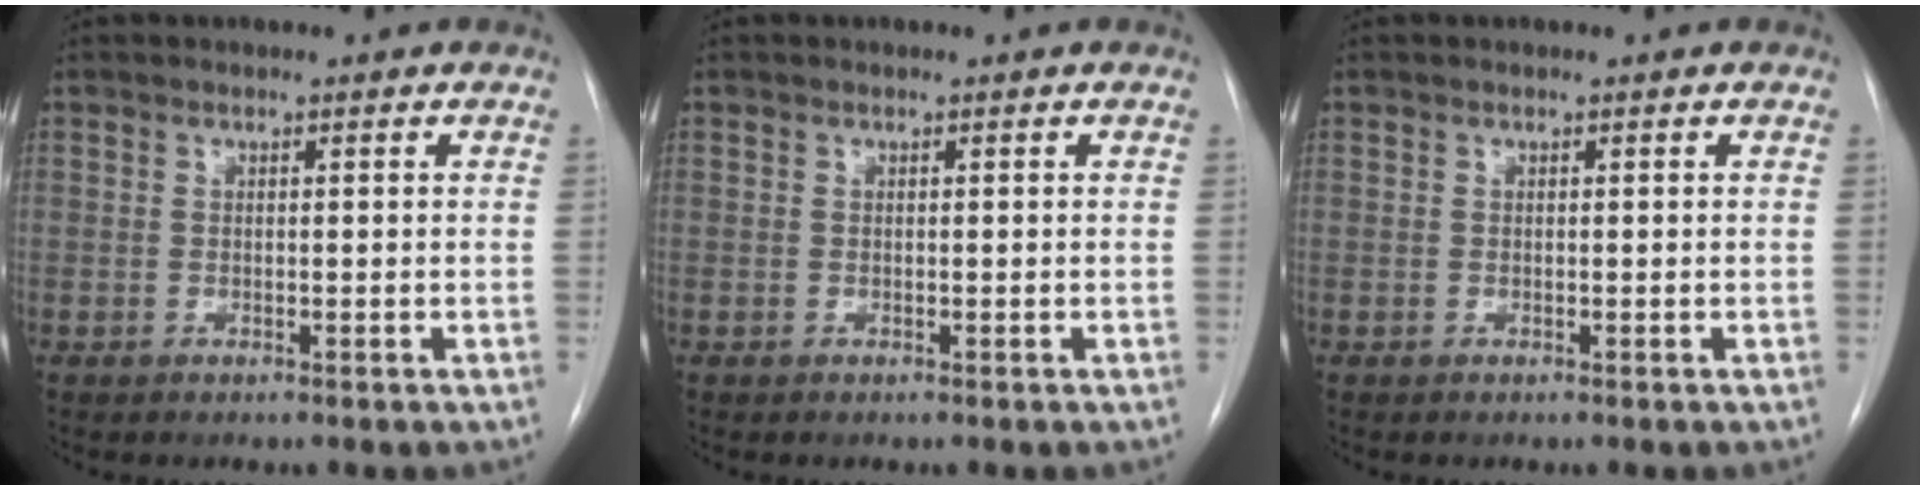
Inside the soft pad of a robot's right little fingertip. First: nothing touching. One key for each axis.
{"total": 0.0}
{"total": 0.0}